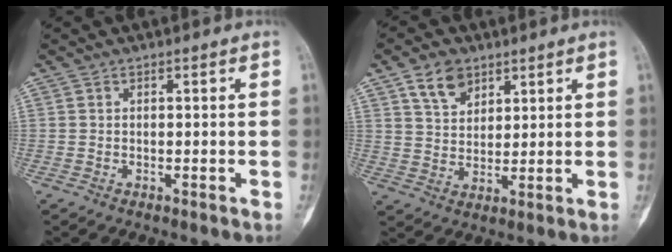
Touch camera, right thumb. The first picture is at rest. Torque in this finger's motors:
{"motor_torque": [-0.55, 0.58, 0.07, -0.05, 0.03]}